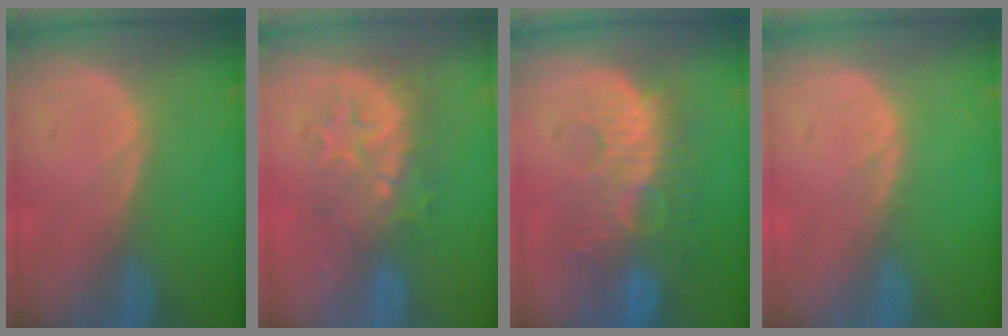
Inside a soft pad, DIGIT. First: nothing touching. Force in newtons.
{"total": 9.1, "press": 7.9, "slide": 4.5}
{"total": 10.6, "press": 9.9, "slide": 3.8}
{"total": 0.6, "press": 0.6, "slide": 0.1}